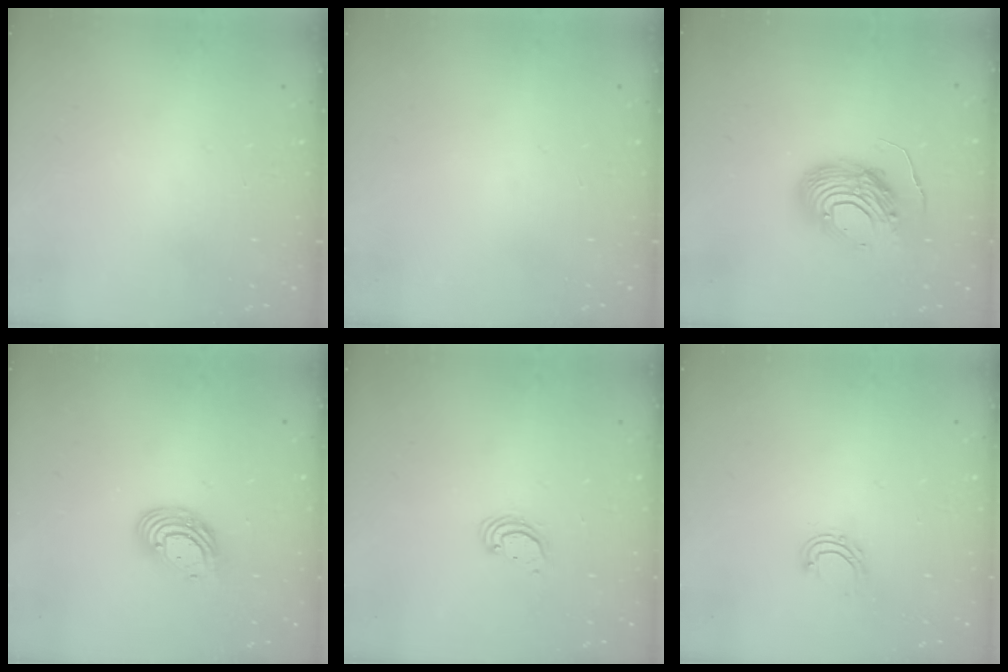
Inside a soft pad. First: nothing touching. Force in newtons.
{"total": 0.0}
{"total": 12.5, "press": 12.4, "slide": 0.9}
{"total": 9.4, "press": 9.4, "slide": 0.8}
{"total": 2.8, "press": 2.8, "slide": 0.2}
{"total": 5.2, "press": 5.1, "slide": 0.7}